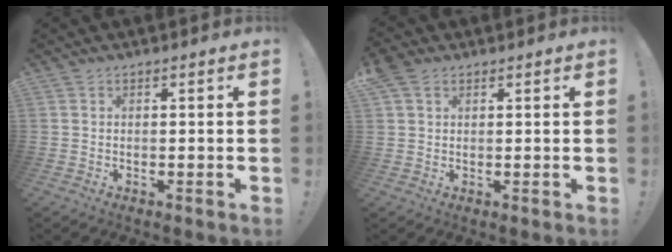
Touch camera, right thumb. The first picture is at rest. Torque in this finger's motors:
{"motor_torque": [0.68, 1.87, 0.12, 0.00, 0.09]}